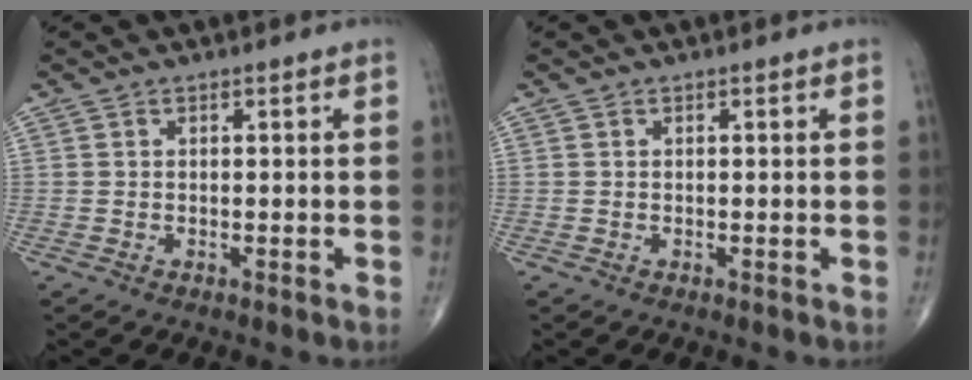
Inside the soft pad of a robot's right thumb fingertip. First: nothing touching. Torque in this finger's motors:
{"motor_torque": [0.02, 0.00, -0.11, -0.04, 0.01]}